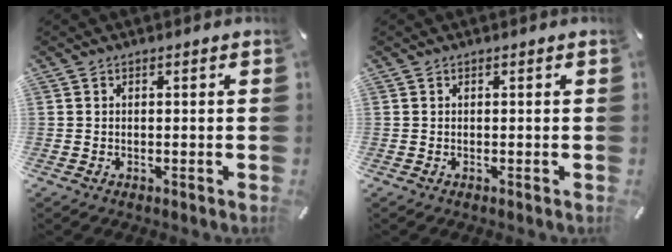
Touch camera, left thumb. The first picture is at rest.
{"total": 0.0}